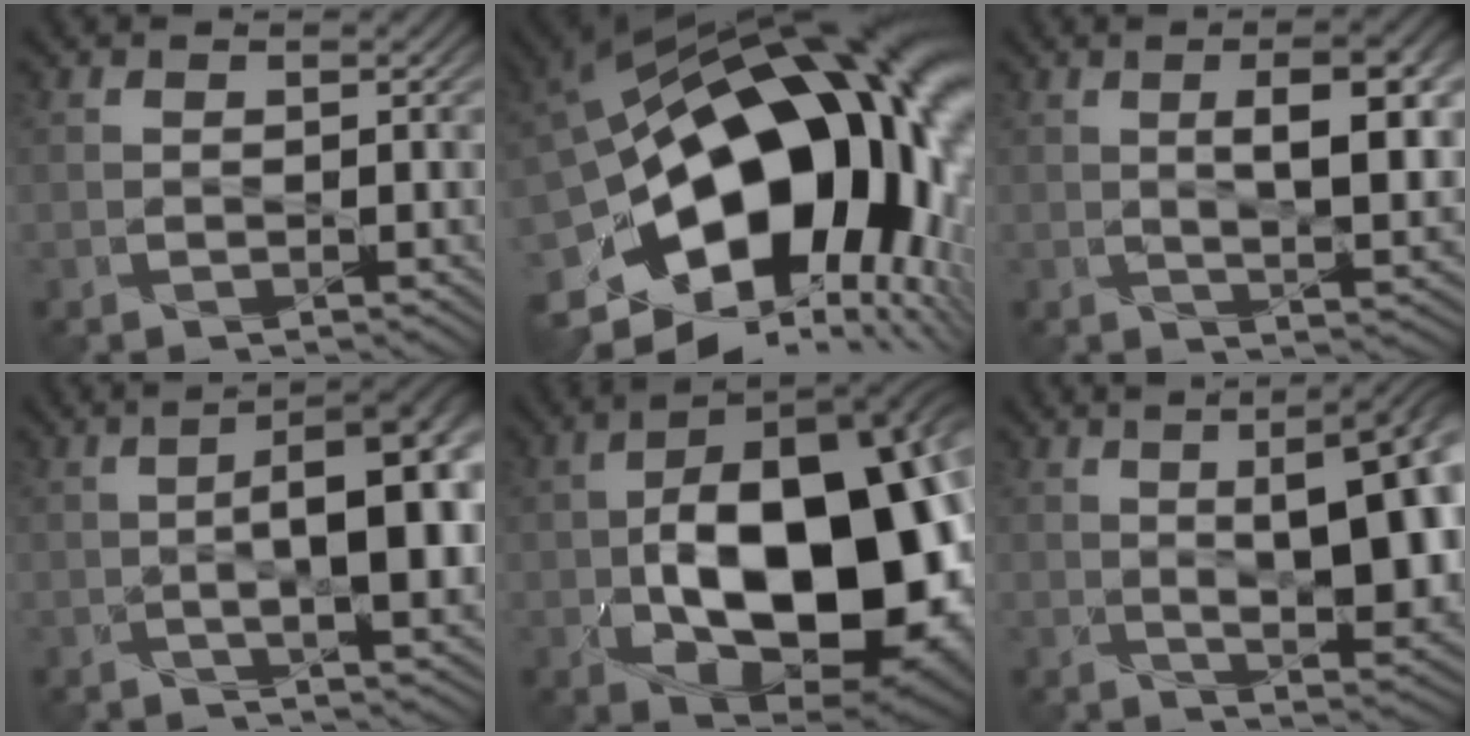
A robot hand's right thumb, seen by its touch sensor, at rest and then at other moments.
{"total": 22.4, "force": [-2.0, 14.1, 17.3], "torque": [-0.325, -0.058, -0.011]}
{"total": 8.3, "force": [1.5, 2.9, 7.6], "torque": [-0.116, 0.003, 0.026]}
{"total": 10.1, "force": [-0.3, 3.7, 9.4], "torque": [-0.120, 0.009, -0.005]}
{"total": 19.2, "force": [-2.6, 10.7, 15.7], "torque": [-0.252, -0.017, -0.037]}
{"total": 12.9, "force": [2.0, 4.8, 11.8], "torque": [-0.152, 0.023, 0.026]}